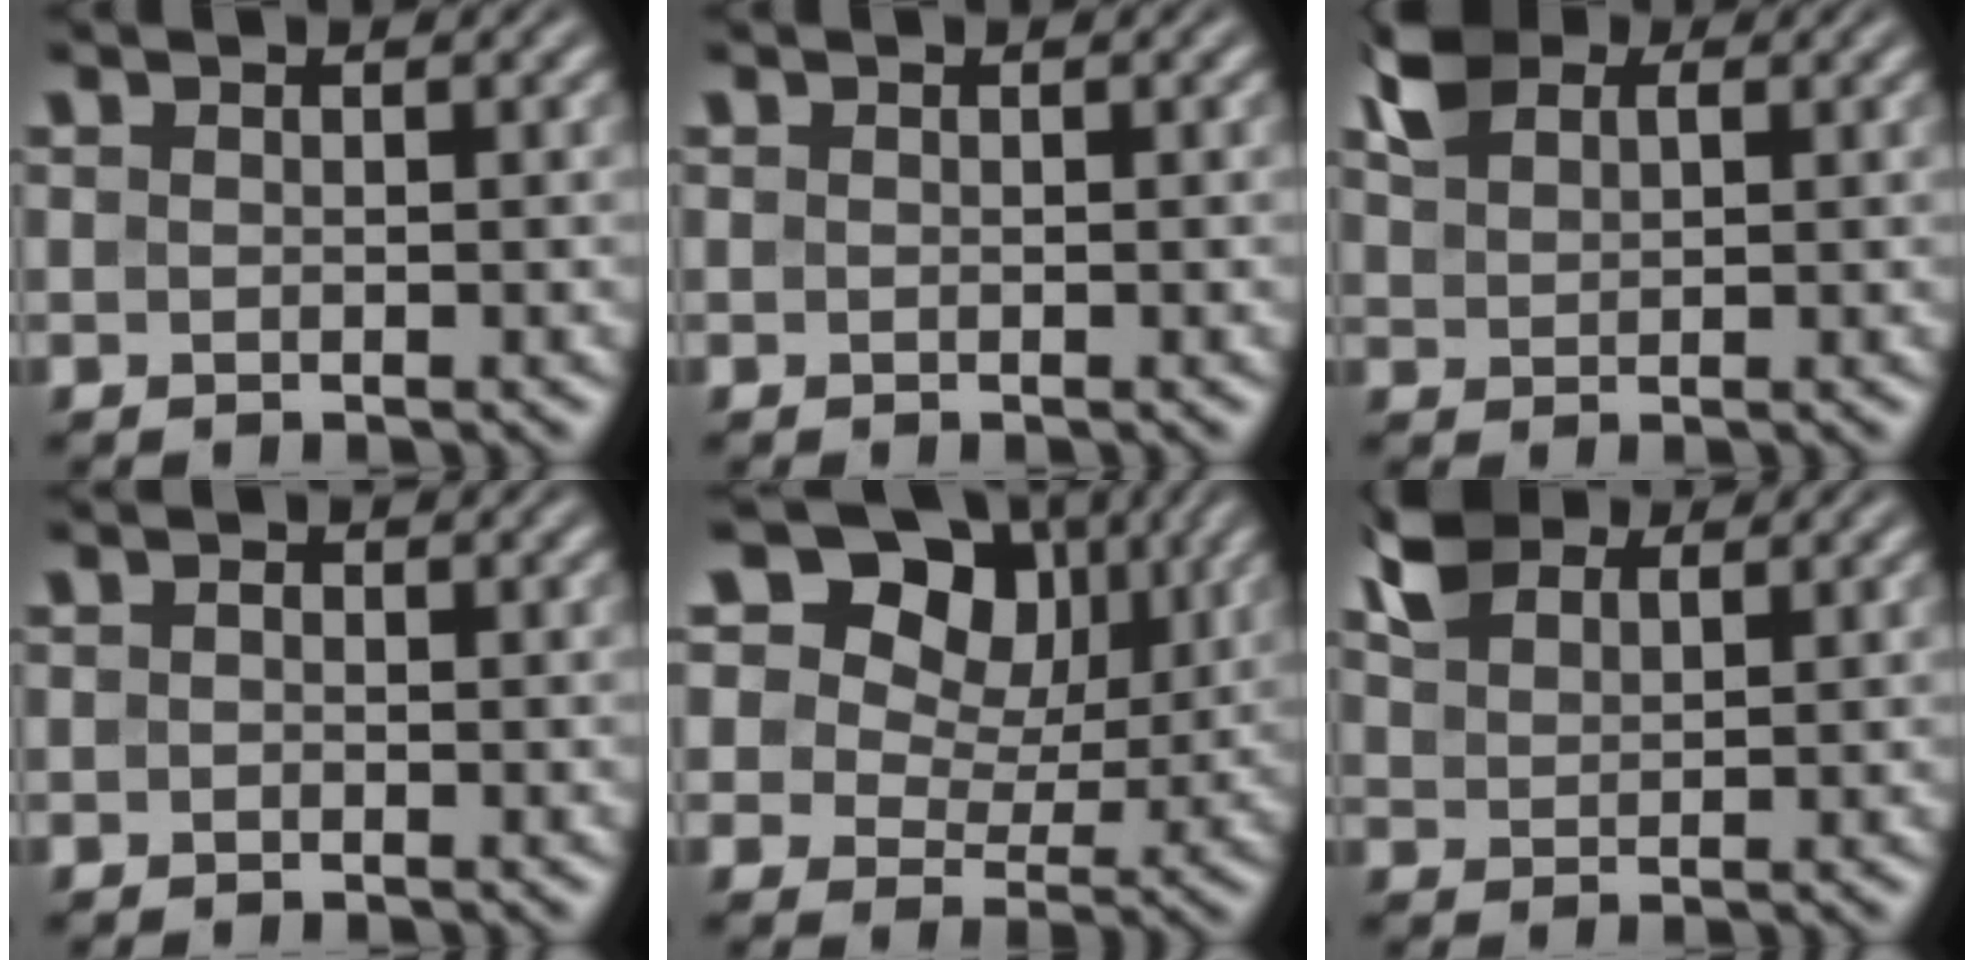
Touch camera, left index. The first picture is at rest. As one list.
[{"total": 0.0}, {"total": 3.2, "force": [1.9, 1.9, 1.6], "torque": [-0.039, 0.007, 0.038]}, {"total": 0.6, "force": [-0.2, 0.5, 0.3], "torque": [-0.003, -0.002, -0.005]}, {"total": 15.6, "force": [8.8, 10.1, 7.9], "torque": [-0.148, 0.045, 0.147]}, {"total": 3.7, "force": [2.7, 2.0, 1.6], "torque": [-0.041, 0.009, 0.054]}]